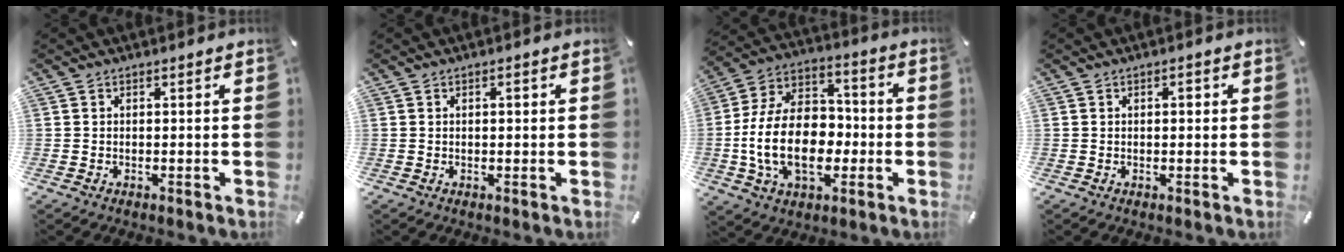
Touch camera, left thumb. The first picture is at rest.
{"total": 1.2, "force": [0.2, 0.8, 1.0], "torque": [-0.011, 0.002, 0.000]}
{"total": 19.1, "force": [-3.8, 13.0, 13.4], "torque": [-0.281, 0.017, -0.066]}
{"total": 1.7, "force": [0.3, 1.0, 1.3], "torque": [-0.018, 0.004, 0.000]}